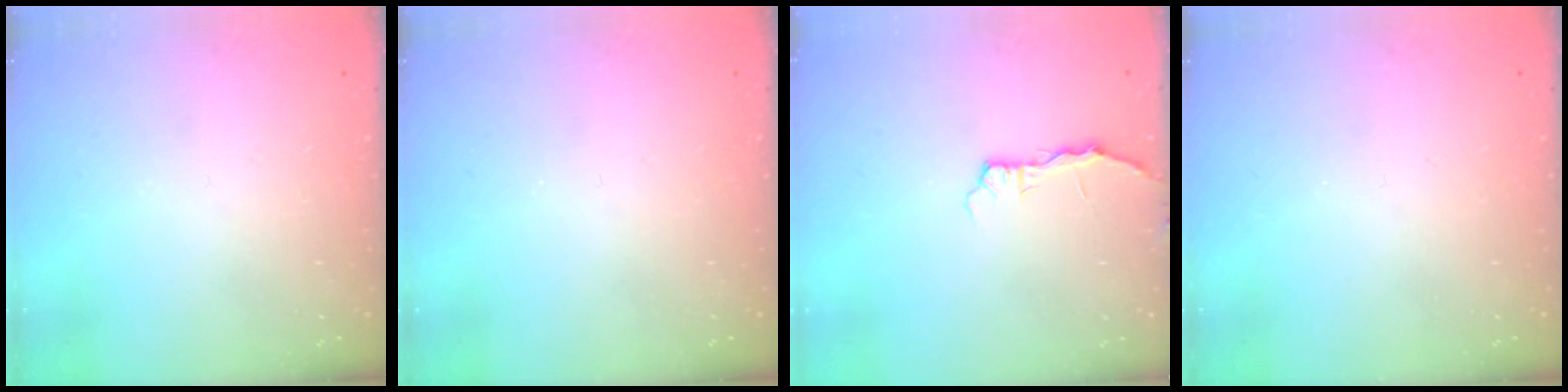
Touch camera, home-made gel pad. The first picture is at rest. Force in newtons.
{"total": 0.0}
{"total": 2.8, "press": 2.8, "slide": 0.3}
{"total": 0.0}